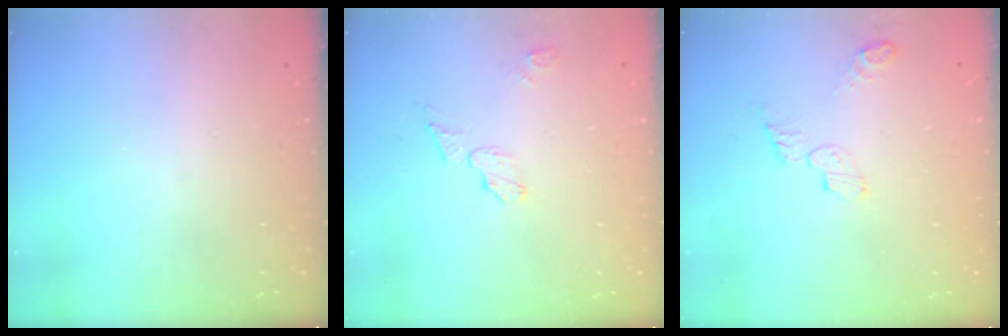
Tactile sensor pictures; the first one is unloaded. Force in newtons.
{"total": 5.3, "press": 5.3, "slide": 0.3}
{"total": 4.9, "press": 4.9, "slide": 0.1}